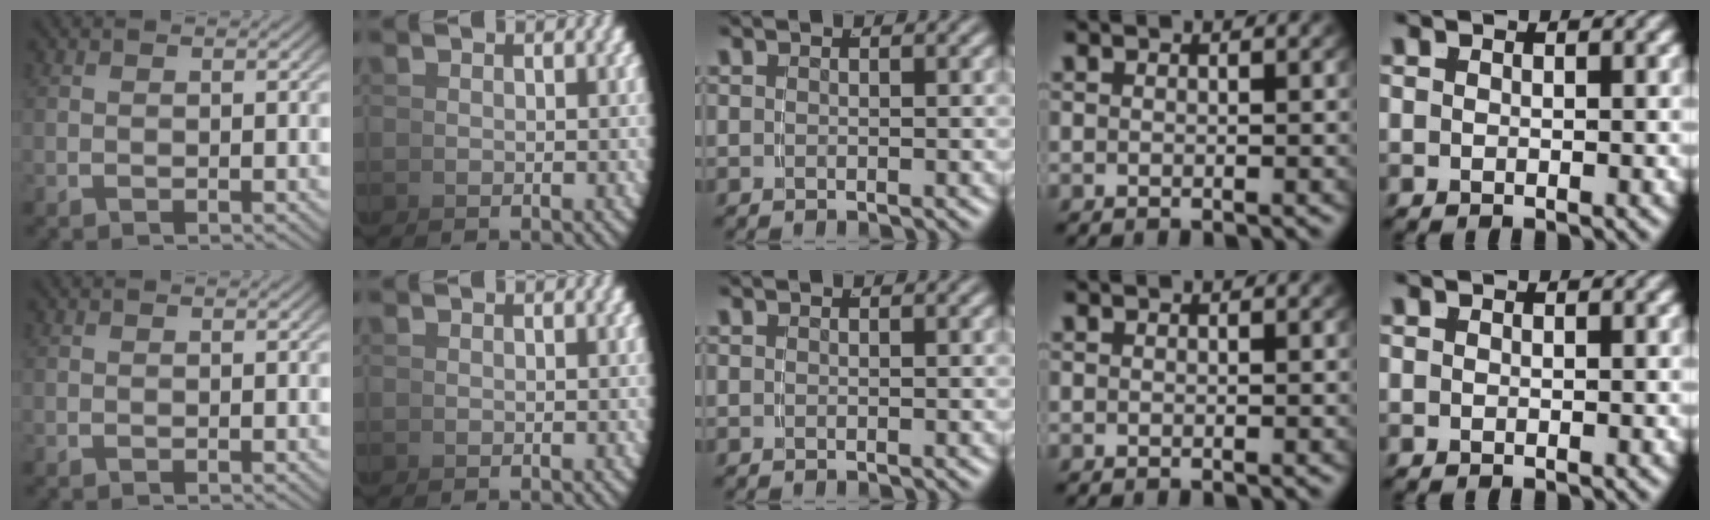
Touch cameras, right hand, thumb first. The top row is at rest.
{}